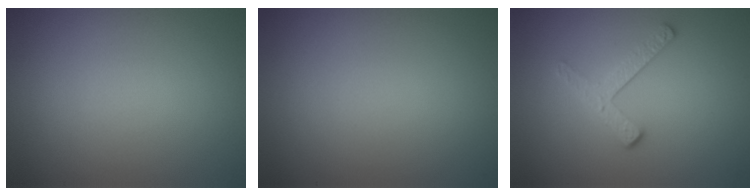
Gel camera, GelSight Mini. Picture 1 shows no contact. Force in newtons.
{"total": 0.0}
{"total": 2.3, "press": 1.7, "slide": 1.6}